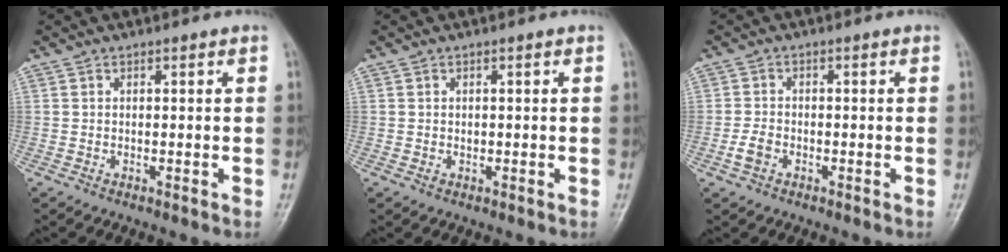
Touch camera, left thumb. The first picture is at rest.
{"total": 0.7, "force": [-0.1, 0.7, 0.3], "torque": [-0.006, 0.002, -0.001]}
{"total": 2.8, "force": [-1.4, 1.9, 1.5], "torque": [-0.034, 0.007, -0.029]}